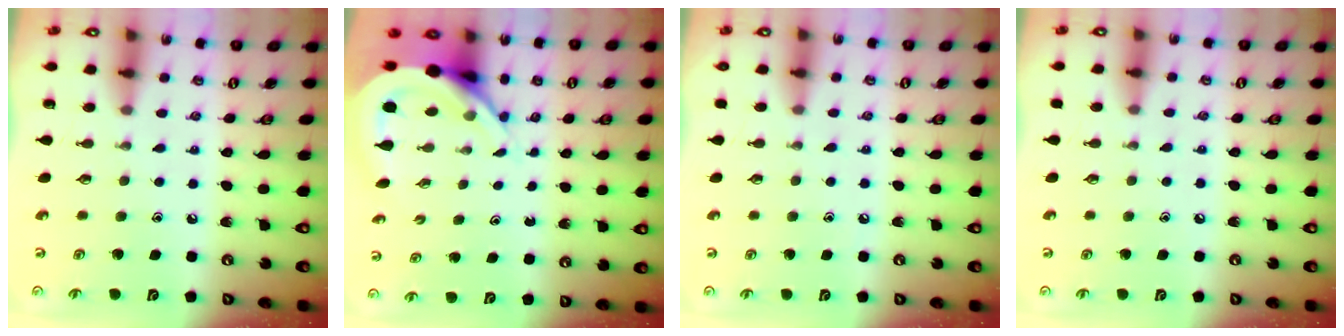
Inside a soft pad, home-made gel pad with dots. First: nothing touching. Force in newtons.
{"total": 7.5, "press": 7.4, "slide": 0.9}
{"total": 4.7, "press": 4.7, "slide": 0.5}
{"total": 2.6, "press": 2.6, "slide": 0.3}